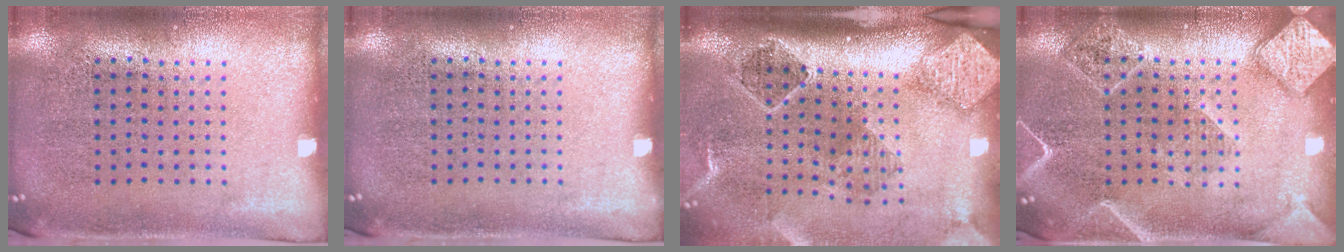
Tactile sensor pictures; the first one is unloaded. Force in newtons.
{"total": 0.0}
{"total": 2.8, "press": 1.9, "slide": 2.0}
{"total": 2.1, "press": 2.1, "slide": 0.2}